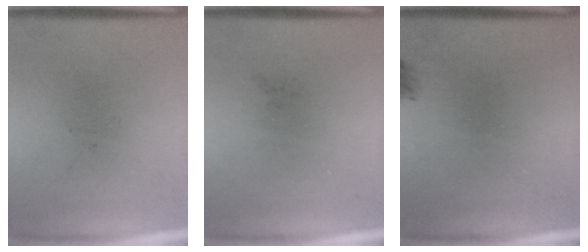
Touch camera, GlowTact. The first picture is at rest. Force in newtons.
{"total": 0.0}
{"total": 1.2}